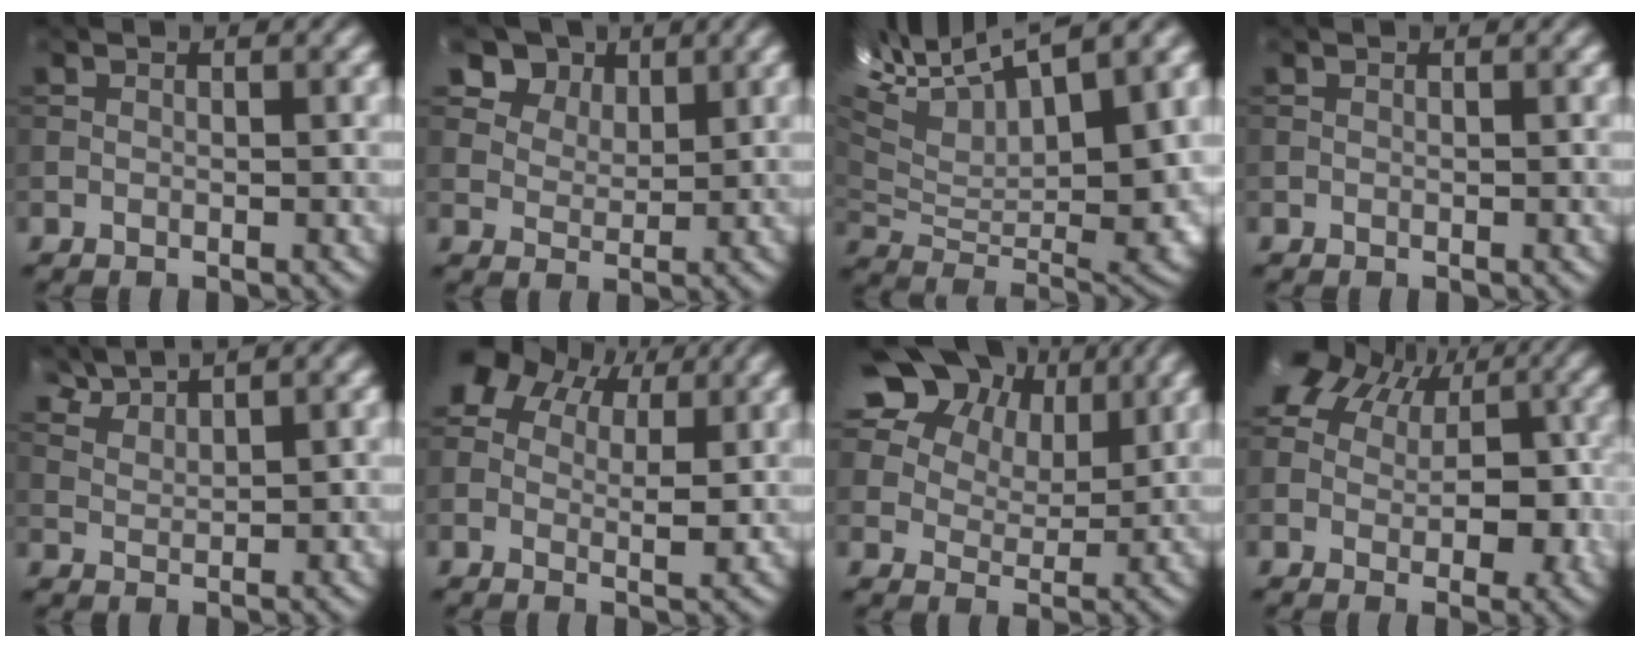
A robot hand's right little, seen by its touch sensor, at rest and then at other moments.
{"total": 7.0, "force": [4.8, 4.2, 2.8], "torque": [-0.074, -0.009, 0.084]}
{"total": 15.5, "force": [7.9, 6.1, 11.8], "torque": [-0.241, 0.023, 0.151]}
{"total": 0.0}
{"total": 3.5, "force": [3.1, 0.7, 1.5], "torque": [-0.037, 0.008, 0.063]}
{"total": 6.1, "force": [3.2, 3.7, 3.5], "torque": [-0.060, 0.006, 0.048]}
{"total": 17.1, "force": [10.4, 10.9, 8.1], "torque": [-0.192, 0.041, 0.203]}
{"total": 10.5, "force": [2.0, 7.4, 7.2], "torque": [-0.095, 0.007, 0.036]}